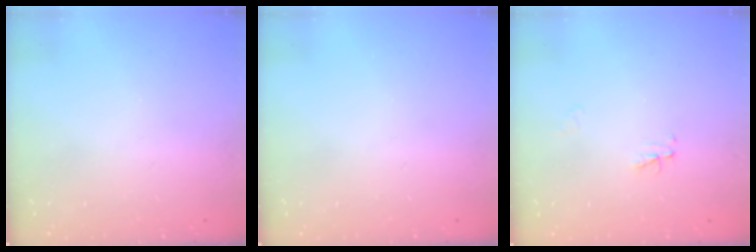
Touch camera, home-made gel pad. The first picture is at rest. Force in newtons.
{"total": 0.0}
{"total": 3.0, "press": 3.0, "slide": 0.4}